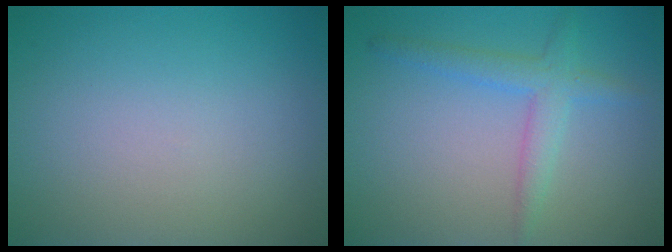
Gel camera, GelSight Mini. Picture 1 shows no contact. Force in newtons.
{"total": 2.8, "press": 2.8, "slide": 0.2}